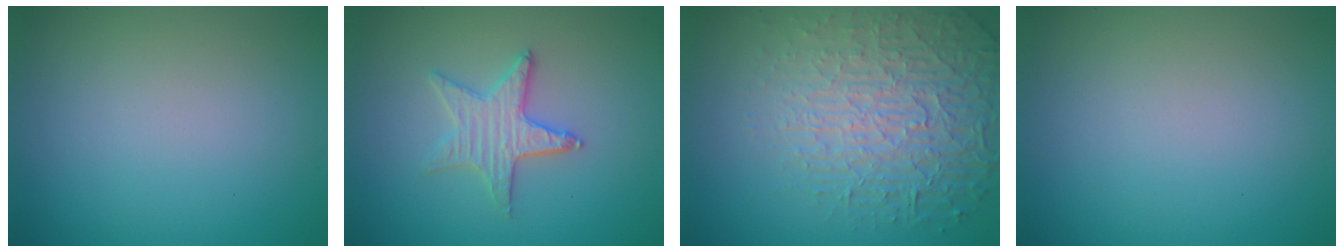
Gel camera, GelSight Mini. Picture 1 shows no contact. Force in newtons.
{"total": 2.9, "press": 2.8, "slide": 0.8}
{"total": 7.0, "press": 5.3, "slide": 4.6}
{"total": 0.0}